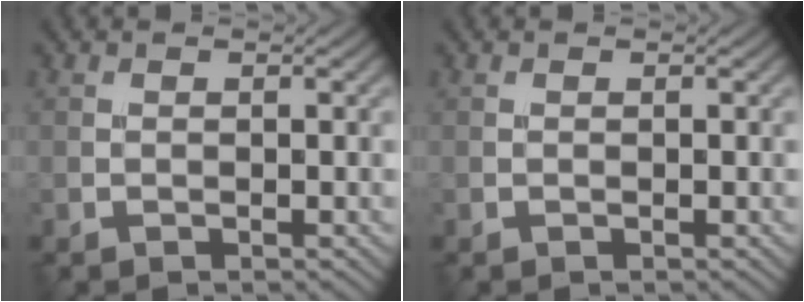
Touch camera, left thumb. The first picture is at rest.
{"total": 0.0}